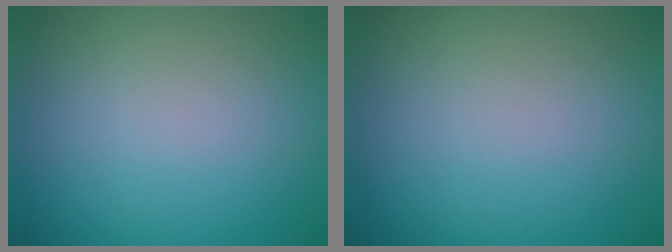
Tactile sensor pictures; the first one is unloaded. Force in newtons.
{"total": 0.0}